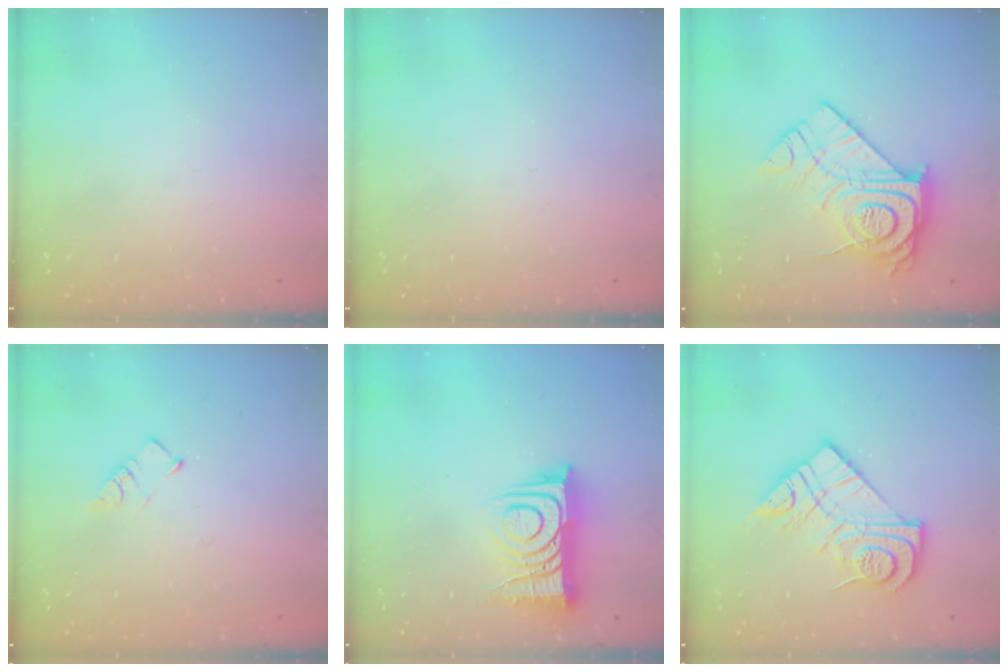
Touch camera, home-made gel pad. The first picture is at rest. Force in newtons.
{"total": 0.0}
{"total": 16.3, "press": 16.2, "slide": 1.2}
{"total": 2.9, "press": 2.9, "slide": 0.2}
{"total": 11.8, "press": 11.8, "slide": 1.1}
{"total": 15.6, "press": 15.5, "slide": 0.9}